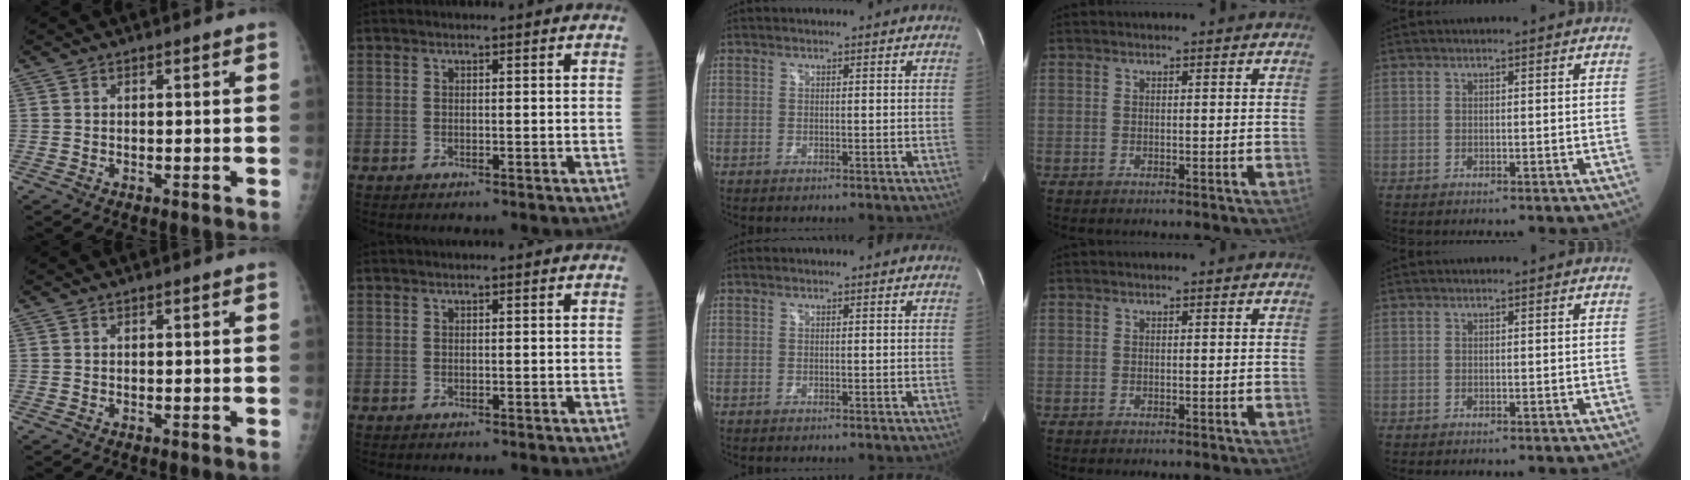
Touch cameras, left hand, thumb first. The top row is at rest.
{}